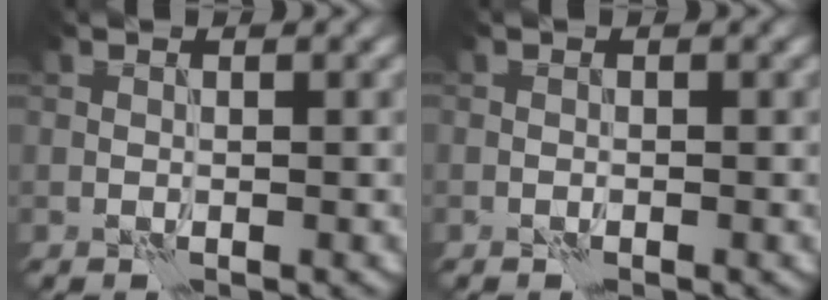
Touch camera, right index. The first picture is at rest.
{"total": 0.0}